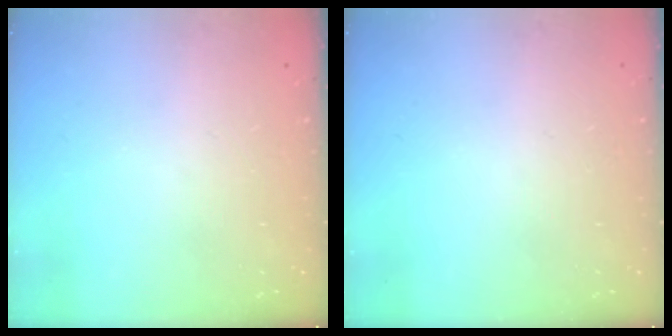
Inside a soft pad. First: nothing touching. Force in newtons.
{"total": 0.0}